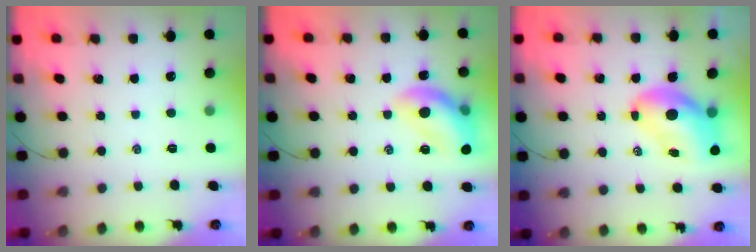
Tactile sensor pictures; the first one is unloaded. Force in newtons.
{"total": 14.4, "press": 14.4, "slide": 1.5}
{"total": 9.5, "press": 9.1, "slide": 2.6}